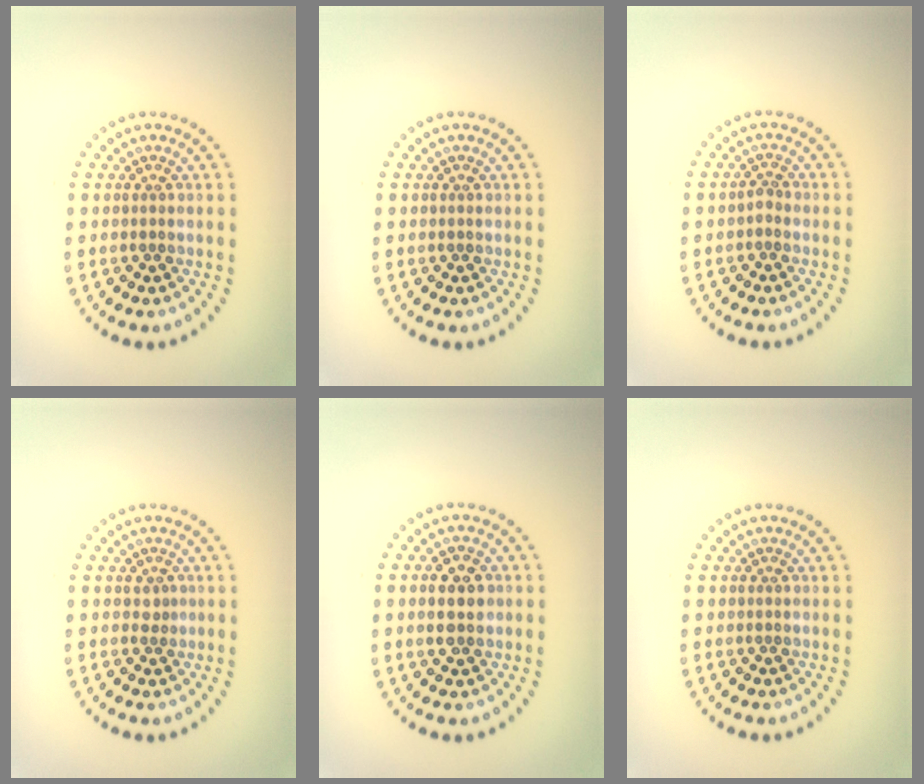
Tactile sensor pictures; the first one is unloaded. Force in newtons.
{"total": 0.0}
{"total": 0.9, "press": 0.7, "slide": 0.6}
{"total": 0.9, "press": 0.6, "slide": 0.6}
{"total": 2.9, "press": 2.9, "slide": 0.2}
{"total": 0.0}